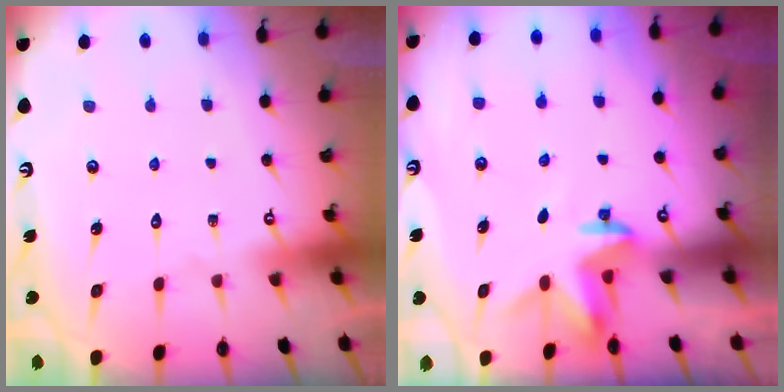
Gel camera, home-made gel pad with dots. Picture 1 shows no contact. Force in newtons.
{"total": 3.3, "press": 3.3, "slide": 0.2}